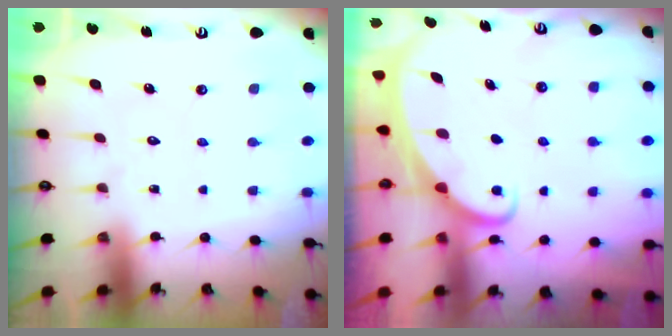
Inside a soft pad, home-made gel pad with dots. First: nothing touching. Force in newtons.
{"total": 2.4, "press": 2.4, "slide": 0.3}